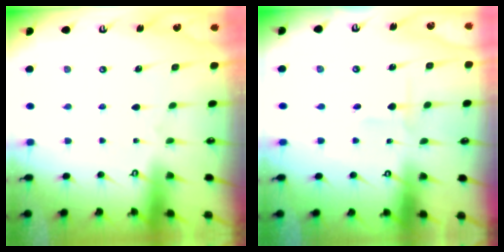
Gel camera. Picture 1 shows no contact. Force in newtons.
{"total": 1.9, "press": 1.8, "slide": 0.4}